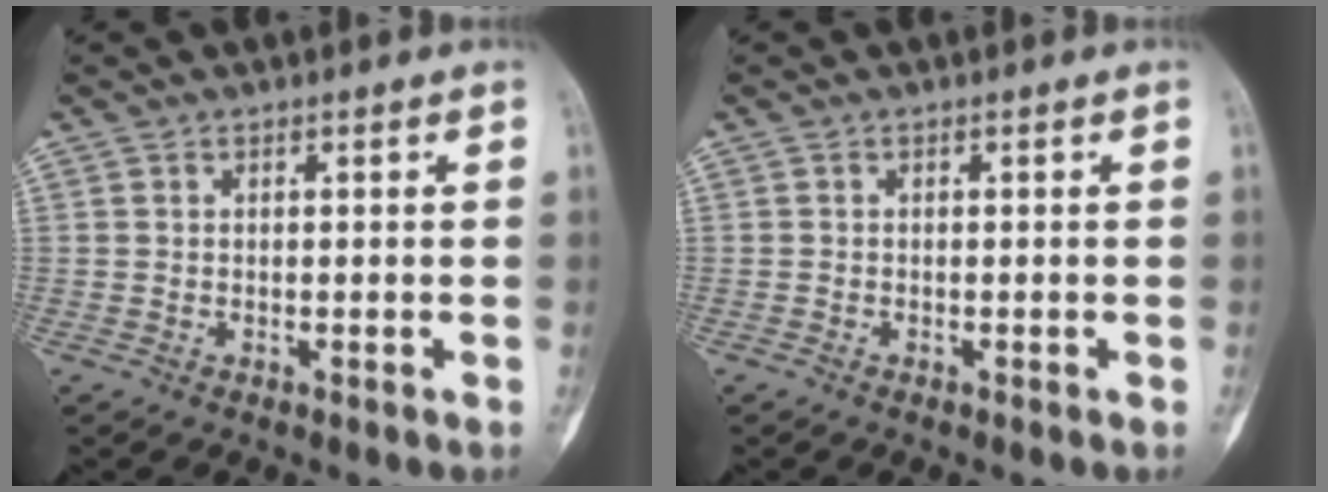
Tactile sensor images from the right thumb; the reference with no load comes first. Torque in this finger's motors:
{"motor_torque": [0.67, -0.58, -0.13, -0.25, -0.03]}